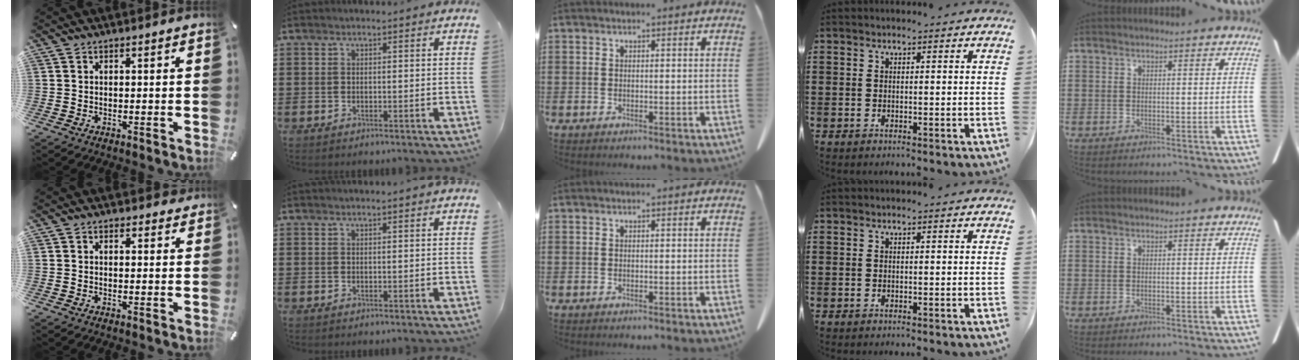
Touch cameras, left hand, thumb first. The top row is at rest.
{"thumb": {"total": 1.5, "force": [0.7, 1.1, 0.8], "torque": [-0.009, 0.001, 0.011]}}